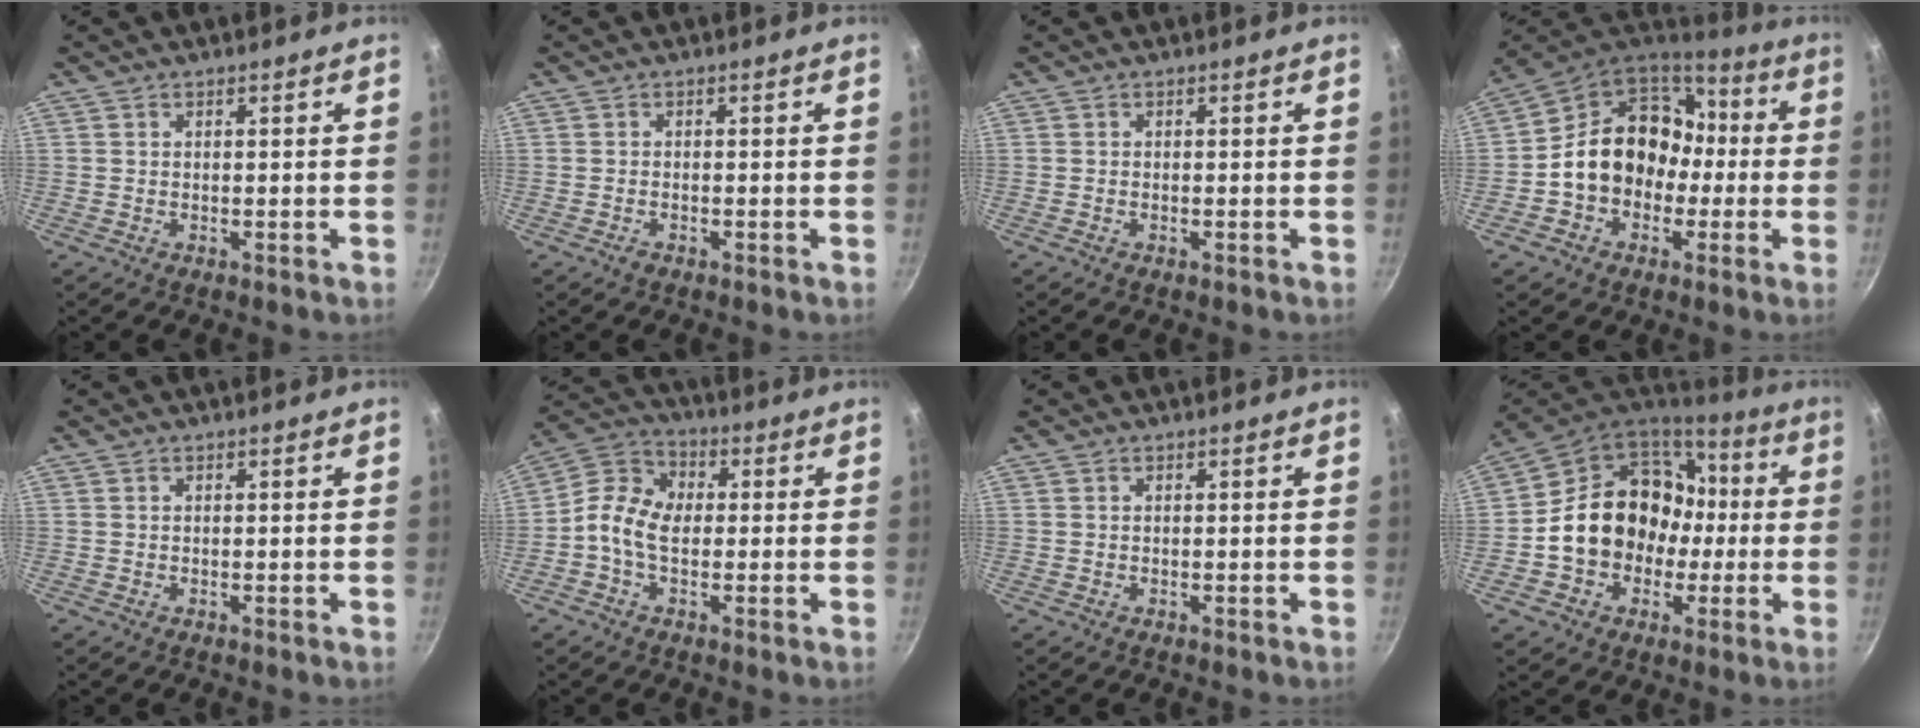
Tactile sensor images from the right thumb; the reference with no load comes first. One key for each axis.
{"total": 1.0, "fx": -0.7, "fy": 0.4, "fz": 0.5, "tx": -0.016, "ty": 0.005, "tz": -0.014}
{"total": 0.0}
{"total": 17.4, "fx": -1.3, "fy": 14.3, "fz": 9.9, "tx": -0.124, "ty": 0.061, "tz": -0.025}
{"total": 0.0}
{"total": 9.4, "fx": -0.6, "fy": 6.7, "fz": 6.5, "tx": -0.109, "ty": 0.024, "tz": -0.035}
{"total": 0.0}
{"total": 20.0, "fx": -0.8, "fy": 16.5, "fz": 11.2, "tx": -0.162, "ty": 0.055, "tz": -0.005}